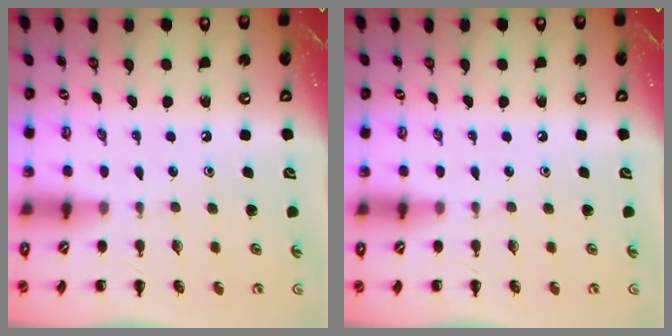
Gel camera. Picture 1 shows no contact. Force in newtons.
{"total": 0.0}